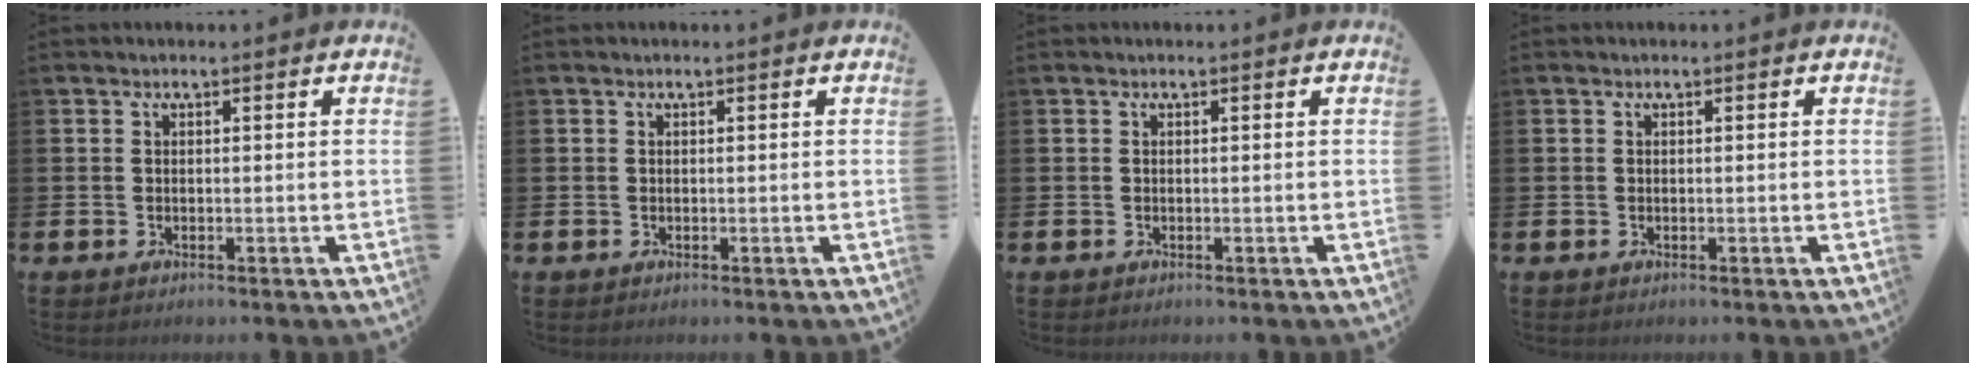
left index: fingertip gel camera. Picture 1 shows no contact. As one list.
[{"total": 0.0}, {"total": 0.0}, {"total": 0.0}]